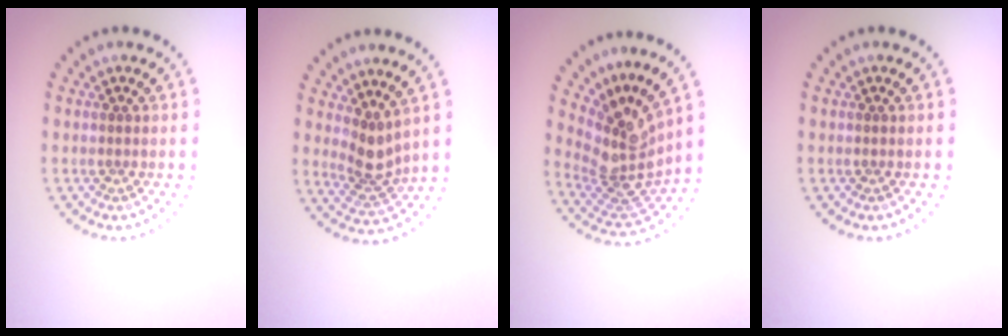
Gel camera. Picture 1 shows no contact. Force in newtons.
{"total": 2.9, "press": 2.1, "slide": 2.0}
{"total": 4.6, "press": 3.1, "slide": 3.5}
{"total": 0.0}